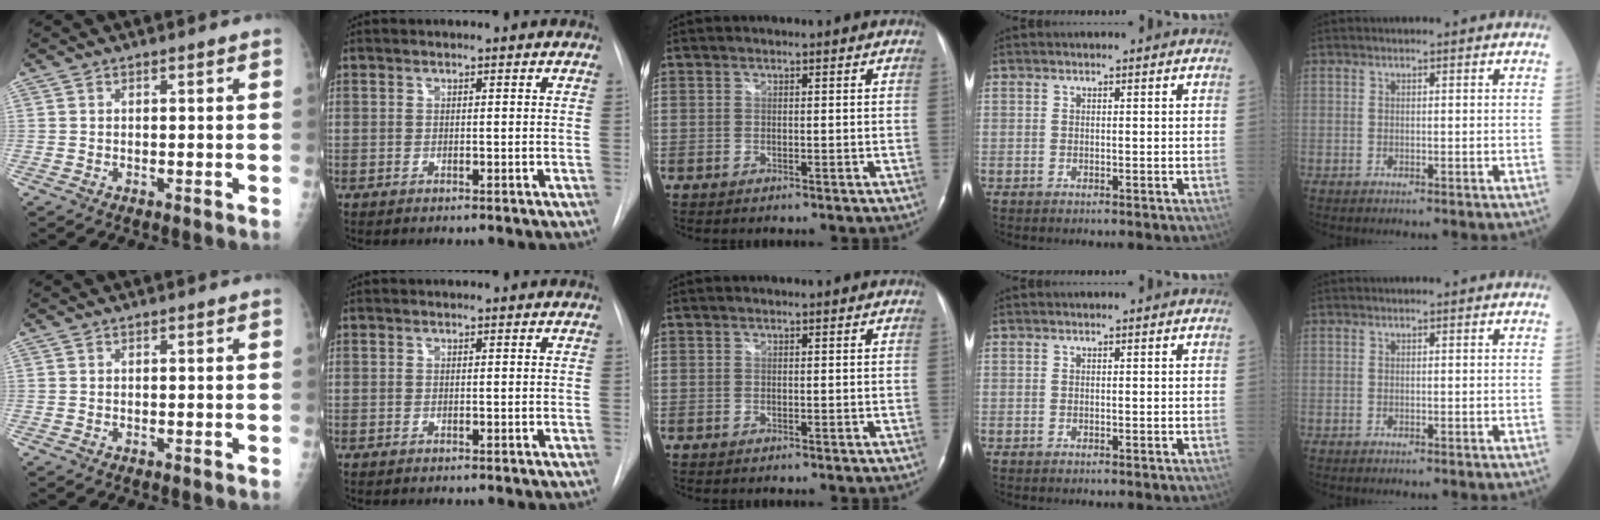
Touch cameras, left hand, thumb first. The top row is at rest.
{}